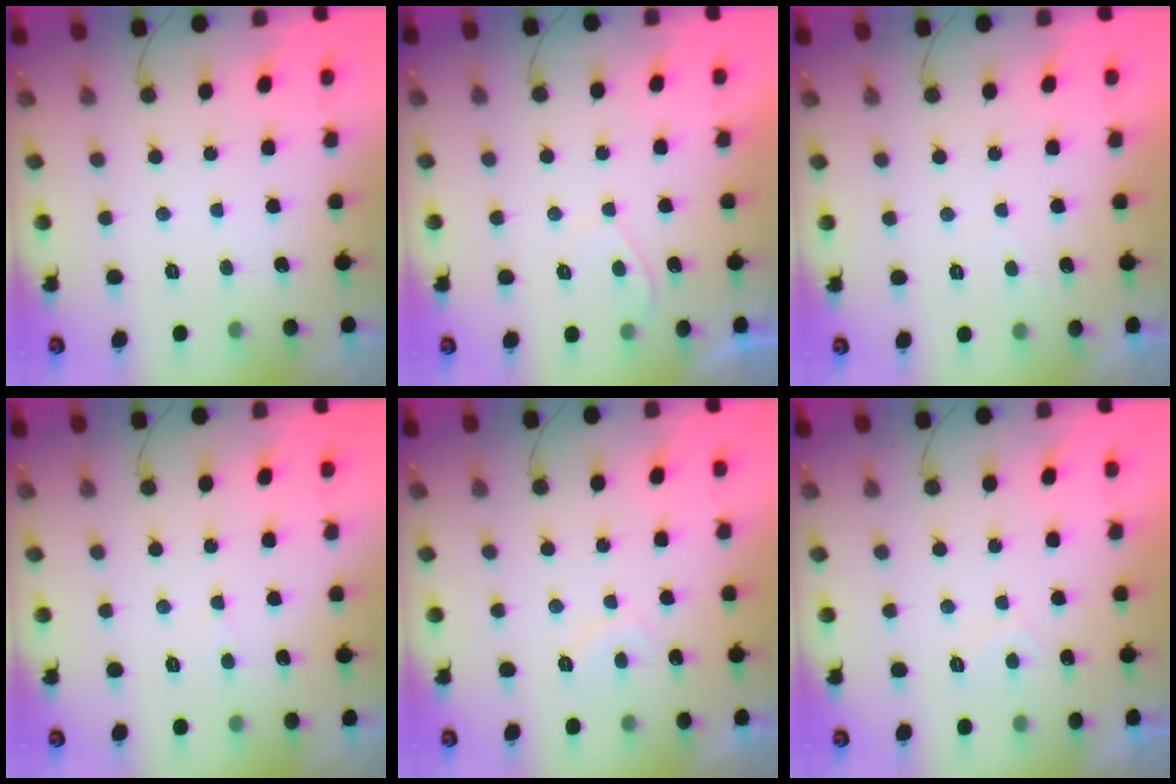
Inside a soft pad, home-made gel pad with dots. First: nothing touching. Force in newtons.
{"total": 1.1, "press": 1.0, "slide": 0.5}
{"total": 0.5, "press": 0.1, "slide": 0.5}
{"total": 2.9, "press": 2.9, "slide": 0.4}
{"total": 2.3, "press": 2.1, "slide": 0.8}
{"total": 1.7, "press": 1.5, "slide": 0.7}